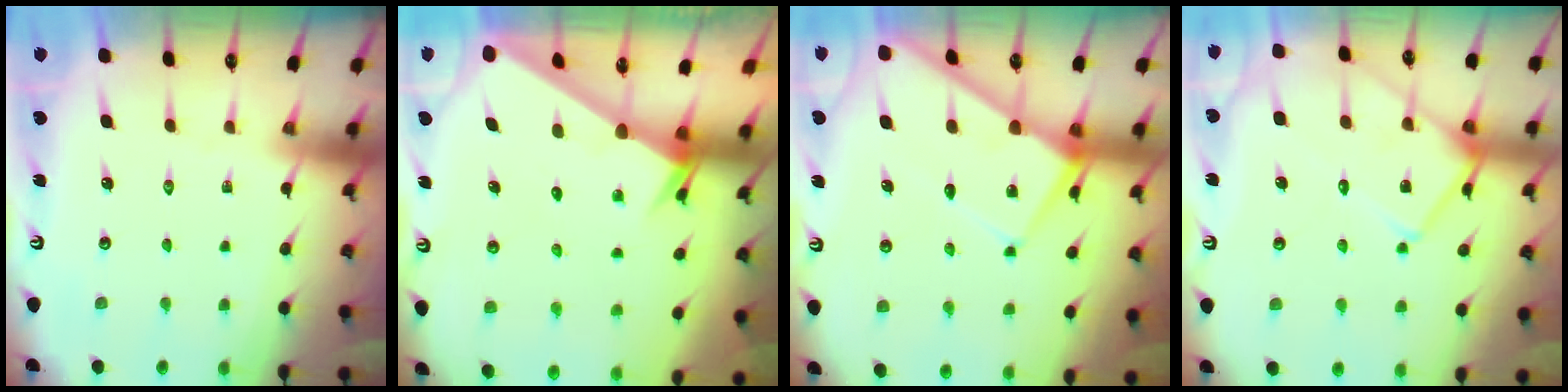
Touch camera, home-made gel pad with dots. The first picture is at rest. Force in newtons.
{"total": 2.5, "press": 2.5, "slide": 0.2}
{"total": 10.4, "press": 10.3, "slide": 0.9}
{"total": 13.8, "press": 13.8, "slide": 1.0}